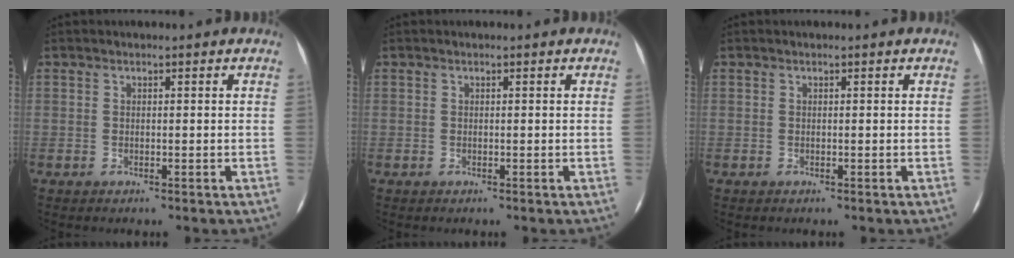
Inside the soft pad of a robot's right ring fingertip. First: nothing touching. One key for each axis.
{"total": 0.0}
{"total": 0.0}